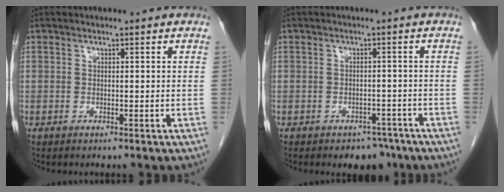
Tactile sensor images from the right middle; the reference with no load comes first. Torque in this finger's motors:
{"motor_torque": [0.06, -0.06, -0.01, -0.01]}